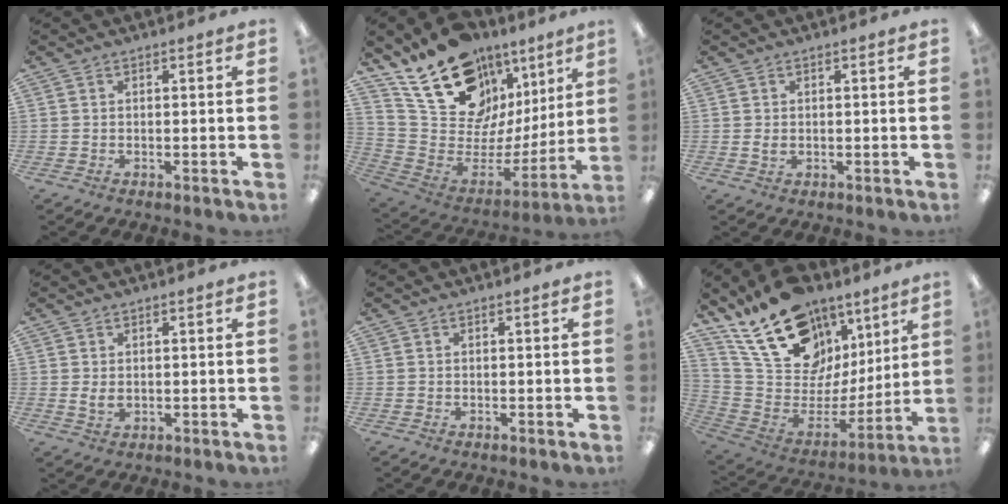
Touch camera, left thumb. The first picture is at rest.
{"total": 19.0, "force": [13.2, 10.7, 8.6], "torque": [-0.146, -0.099, 0.245]}
{"total": 1.6, "force": [0.1, 1.0, 1.3], "torque": [-0.017, 0.000, -0.001]}
{"total": 2.6, "force": [0.3, 1.7, 1.9], "torque": [-0.029, -0.001, 0.005]}
{"total": 0.0}
{"total": 20.9, "force": [13.9, 12.3, 9.5], "torque": [-0.167, -0.096, 0.264]}